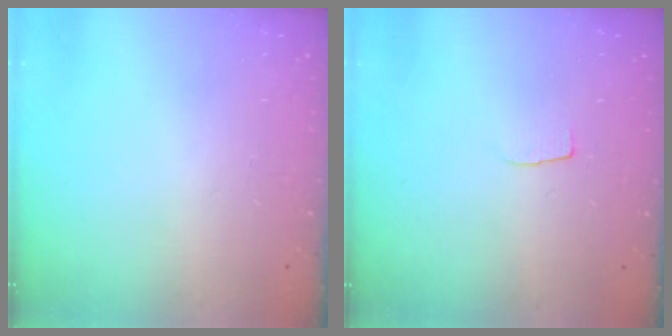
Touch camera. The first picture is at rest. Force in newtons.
{"total": 3.7, "press": 3.7, "slide": 0.3}